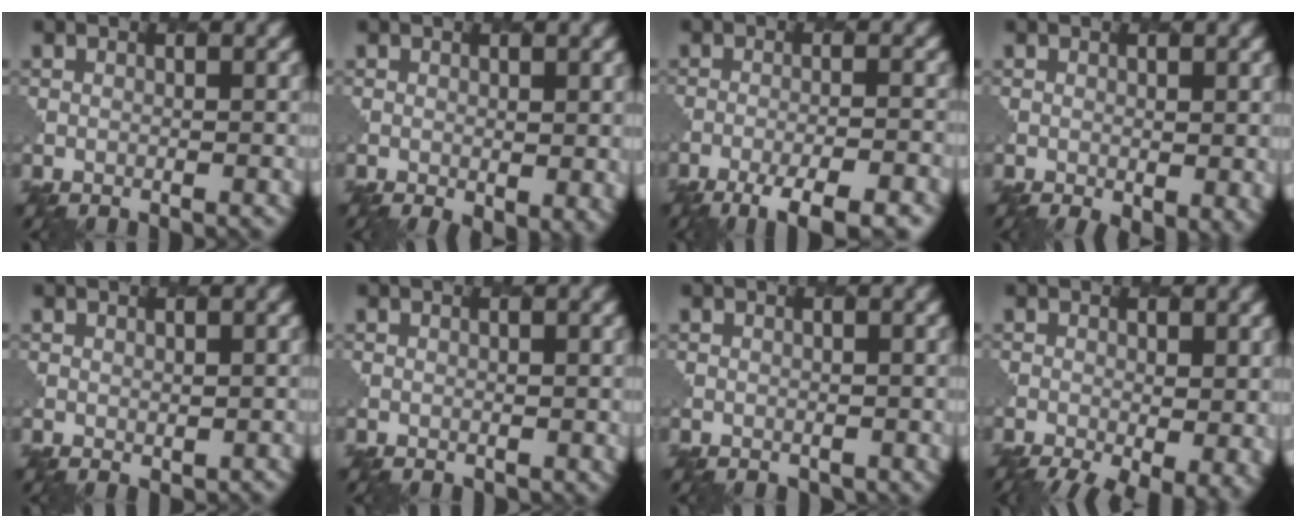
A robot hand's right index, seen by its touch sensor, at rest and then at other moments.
{"total": 3.5, "force": [-0.4, 1.6, 3.0], "torque": [-0.038, -0.013, -0.001]}
{"total": 6.6, "force": [-4.5, 1.4, 4.6], "torque": [-0.070, -0.007, -0.071]}
{"total": 4.0, "force": [-0.8, 2.0, 3.4], "torque": [-0.044, -0.013, -0.006]}
{"total": 0.9, "force": [0.8, 0.4, 0.1], "torque": [-0.001, -0.004, 0.015]}
{"total": 1.2, "force": [0.4, 0.9, 0.8], "torque": [-0.009, -0.005, 0.007]}
{"total": 1.3, "force": [0.0, 1.0, 0.7], "torque": [-0.010, -0.006, 0.005]}
{"total": 7.4, "force": [-2.7, 3.3, 6.1], "torque": [-0.077, -0.022, -0.028]}